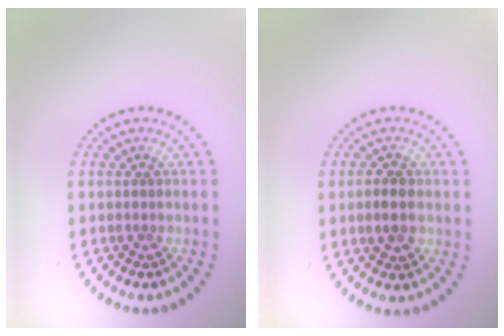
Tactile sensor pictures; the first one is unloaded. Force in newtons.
{"total": 2.2, "press": 2.2, "slide": 0.1}